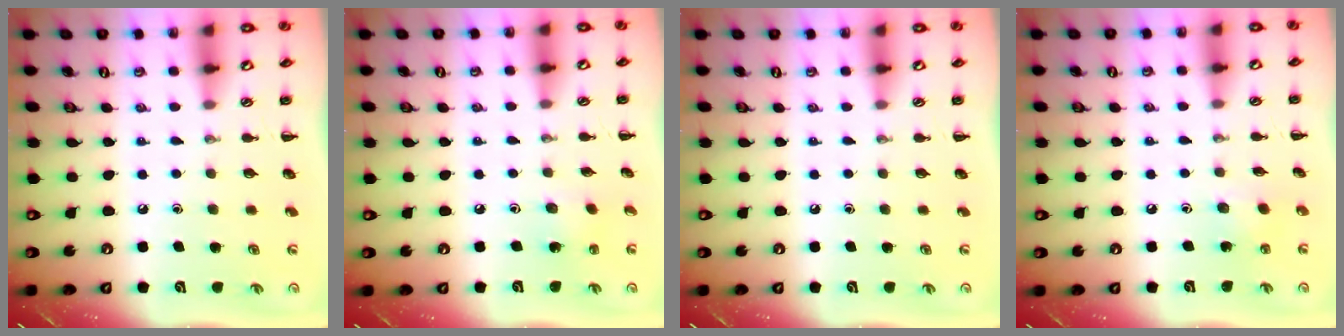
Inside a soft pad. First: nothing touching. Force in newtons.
{"total": 2.4, "press": 2.2, "slide": 0.7}
{"total": 0.0}
{"total": 2.9, "press": 2.8, "slide": 0.6}